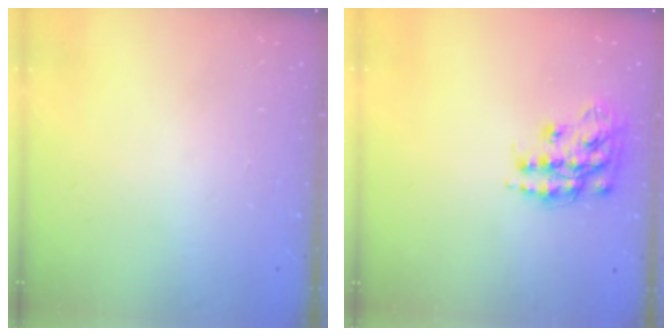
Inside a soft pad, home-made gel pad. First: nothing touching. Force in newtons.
{"total": 15.3, "press": 15.3, "slide": 1.0}